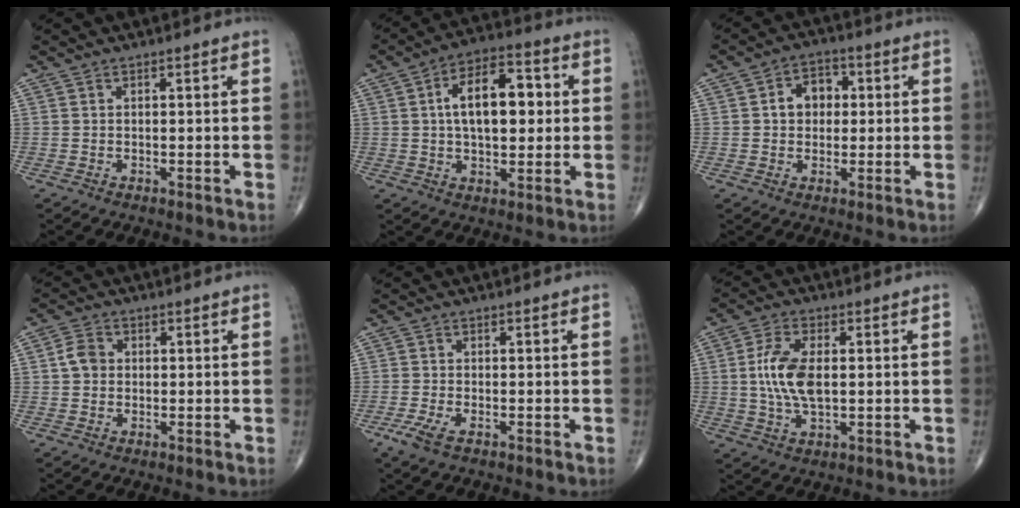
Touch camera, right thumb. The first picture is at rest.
{"total": 13.6, "force": [1.7, 7.3, 11.3], "torque": [-0.158, 0.019, 0.022]}
{"total": 6.4, "force": [0.8, 5.0, 3.9], "torque": [-0.031, 0.013, 0.005]}
{"total": 3.7, "force": [0.3, 3.1, 2.0], "torque": [-0.029, 0.007, -0.001]}
{"total": 3.4, "force": [-1.9, 1.2, 2.6], "torque": [-0.064, -0.004, -0.040]}
{"total": 9.6, "force": [0.5, 4.8, 8.3], "torque": [-0.173, 0.000, 0.010]}